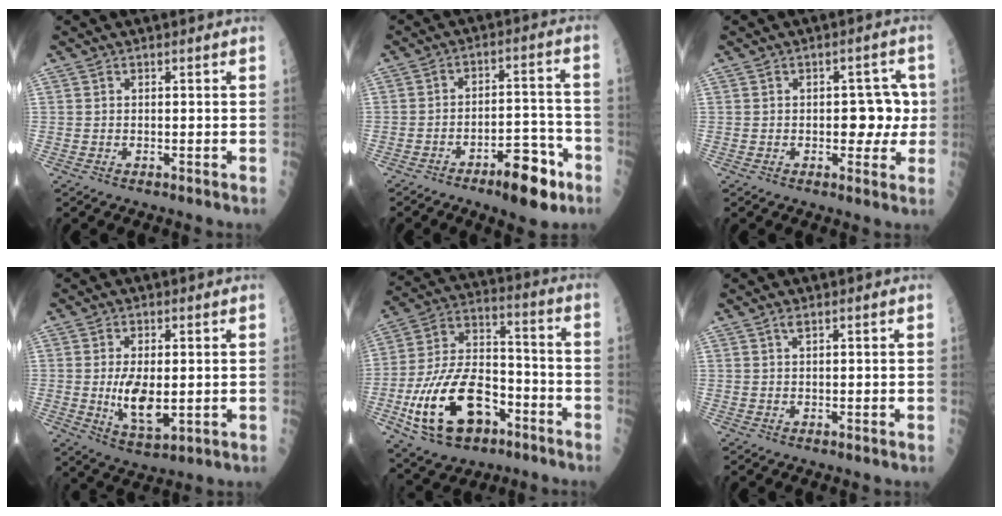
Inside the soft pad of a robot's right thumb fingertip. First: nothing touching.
{"total": 10.8, "force": [-6.2, 4.1, 7.9], "torque": [-0.091, 0.045, -0.091]}
{"total": 6.1, "force": [-0.1, 3.8, 4.8], "torque": [-0.023, 0.011, -0.001]}
{"total": 8.2, "force": [-0.2, 3.8, 7.3], "torque": [-0.123, -0.019, 0.008]}
{"total": 21.8, "force": [-8.9, 12.4, 15.6], "torque": [-0.276, 0.058, -0.144]}
{"total": 0.8, "force": [0.6, 0.1, 0.6], "torque": [-0.009, 0.004, 0.012]}